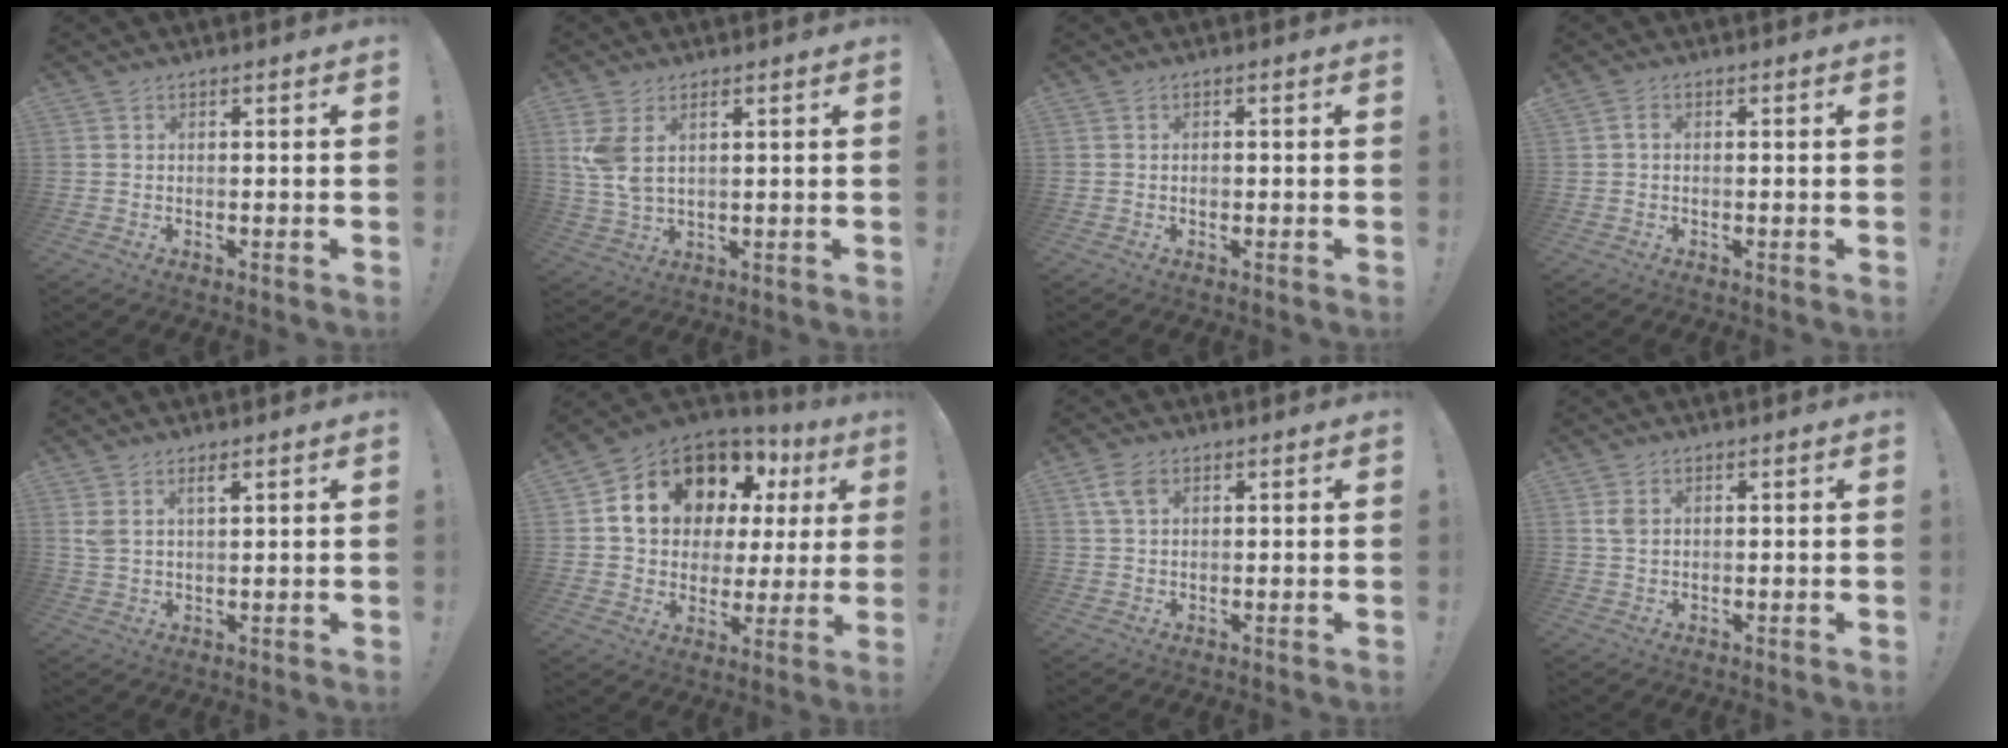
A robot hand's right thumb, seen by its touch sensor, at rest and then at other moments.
{"total": 6.3, "force": [2.8, 3.1, 4.8], "torque": [-0.113, -0.016, 0.050]}
{"total": 0.5, "force": [-0.3, 0.4, 0.3], "torque": [0.002, -0.003, -0.006]}
{"total": 1.1, "force": [-0.1, 0.5, 1.0], "torque": [-0.021, 0.004, -0.003]}
{"total": 3.5, "force": [2.1, 1.3, 2.5], "torque": [-0.042, -0.011, 0.037]}
{"total": 16.0, "force": [8.4, 10.6, 8.5], "torque": [-0.140, -0.051, 0.167]}
{"total": 4.6, "force": [1.9, 2.8, 3.1], "torque": [-0.056, 0.002, 0.038]}
{"total": 2.2, "force": [1.0, 1.5, 1.3], "torque": [-0.017, -0.002, 0.017]}